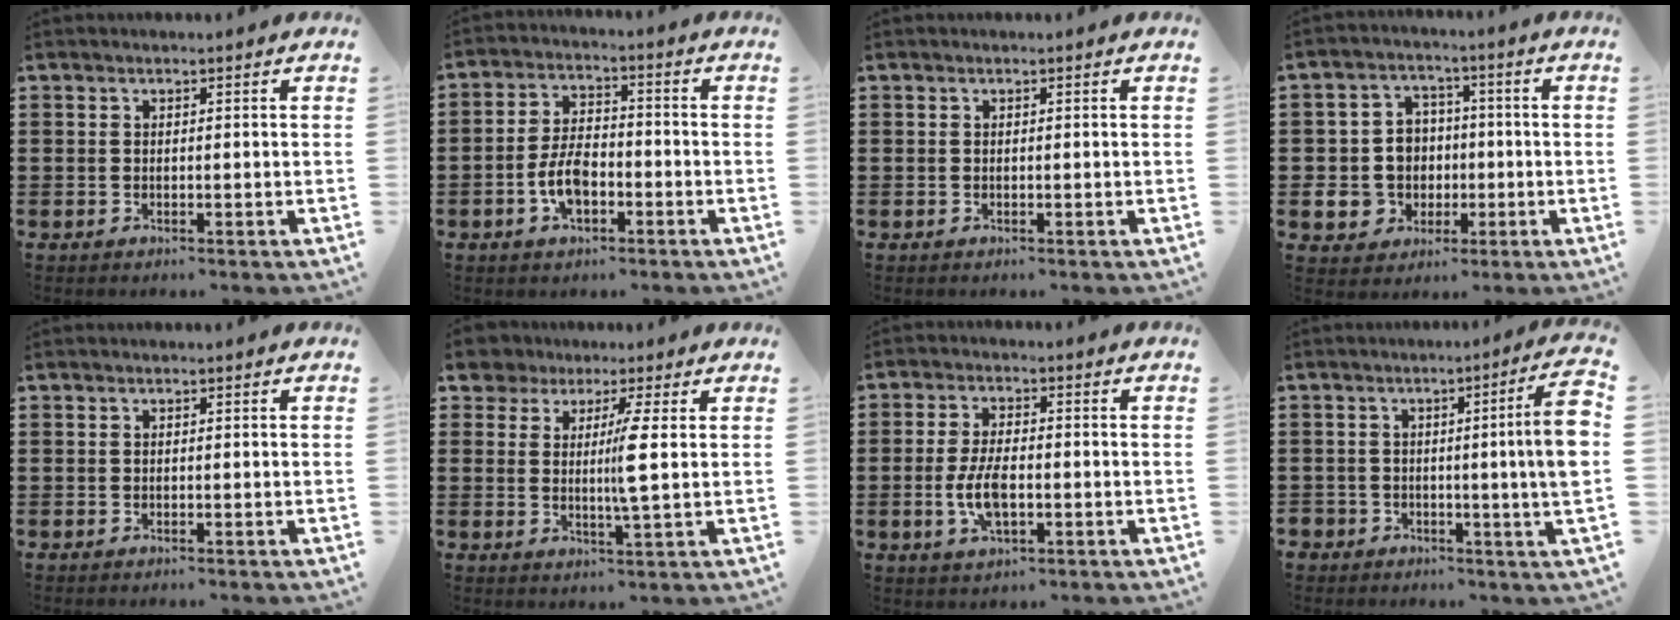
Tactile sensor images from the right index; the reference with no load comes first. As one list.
[{"total": 6.3, "force": [-2.4, 3.2, 4.9], "torque": [-0.109, 0.005, -0.048]}, {"total": 0.0}, {"total": 7.2, "force": [-0.6, 6.9, 2.1], "torque": [-0.077, 0.016, -0.009]}, {"total": 0.0}, {"total": 5.8, "force": [2.8, 1.2, 4.9], "torque": [-0.089, -0.012, 0.045]}, {"total": 6.1, "force": [-1.2, 2.8, 5.4], "torque": [-0.122, -0.002, -0.027]}, {"total": 8.5, "force": [-0.3, 1.1, 8.4], "torque": [-0.120, -0.011, -0.008]}]